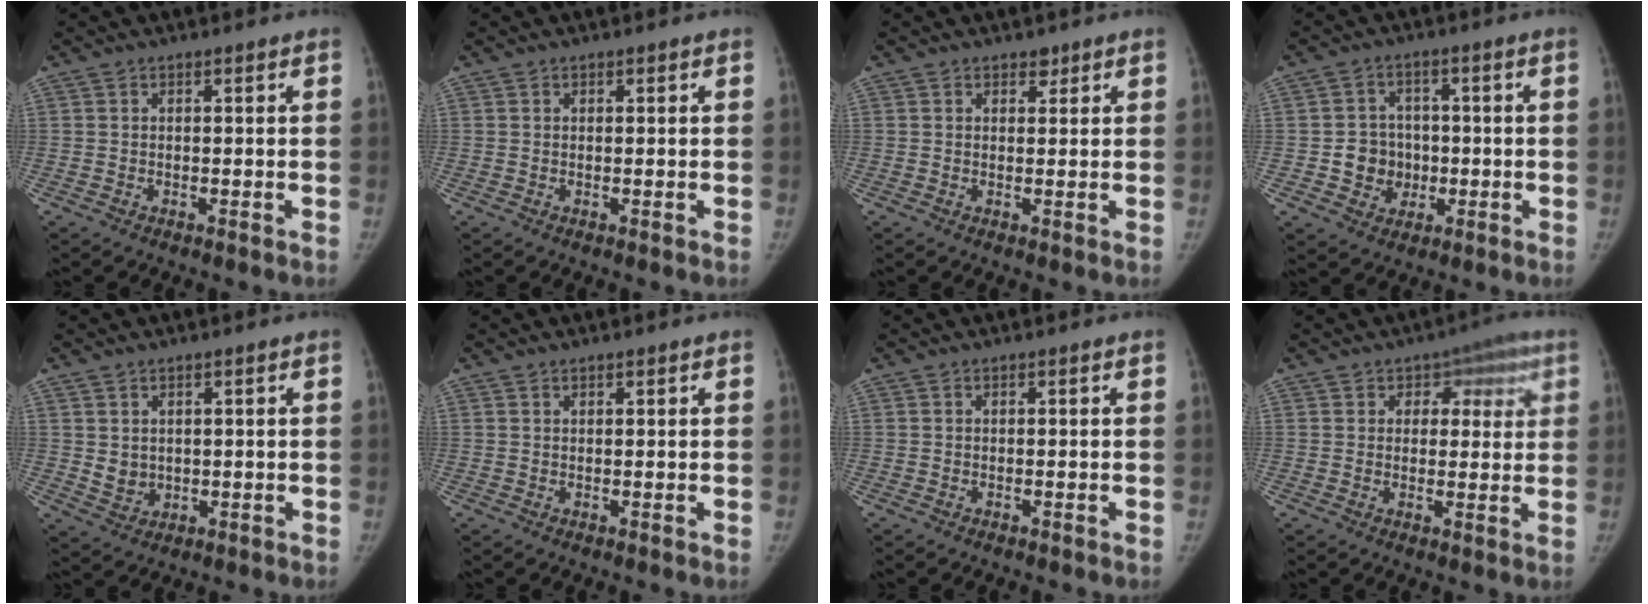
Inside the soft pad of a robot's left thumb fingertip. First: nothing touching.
{"total": 0.0}
{"total": 1.5, "force": [1.1, 1.0, 0.3], "torque": [0.009, -0.006, 0.012]}
{"total": 7.2, "force": [-0.9, 6.6, 2.6], "torque": [-0.010, 0.012, -0.013]}
{"total": 3.5, "force": [1.0, 2.9, 1.6], "torque": [-0.018, -0.013, 0.029]}
{"total": 0.7, "force": [0.6, 0.3, 0.2], "torque": [-0.003, -0.003, 0.010]}
{"total": 0.0}
{"total": 7.2, "force": [3.1, 4.6, 4.6], "torque": [-0.014, -0.008, 0.035]}